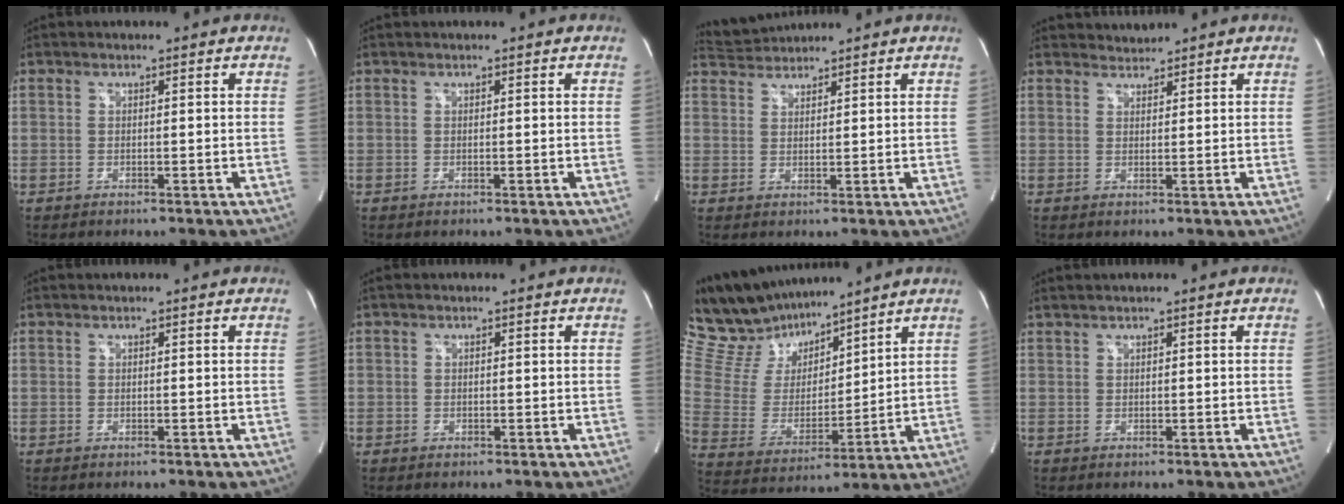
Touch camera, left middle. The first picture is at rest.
{"total": 0.0}
{"total": 3.3, "force": [3.3, 0.4, -0.6], "torque": [-0.001, 0.014, 0.065]}
{"total": 1.8, "force": [1.7, 0.0, -0.7], "torque": [0.000, 0.005, 0.033]}
{"total": 0.0}
{"total": 0.7, "force": [-0.2, 0.6, 0.0], "torque": [0.002, 0.003, -0.007]}
{"total": 14.9, "force": [13.3, 4.5, 4.8], "torque": [-0.112, 0.015, 0.263]}
{"total": 1.3, "force": [1.1, -0.1, 0.6], "torque": [-0.015, 0.012, 0.027]}